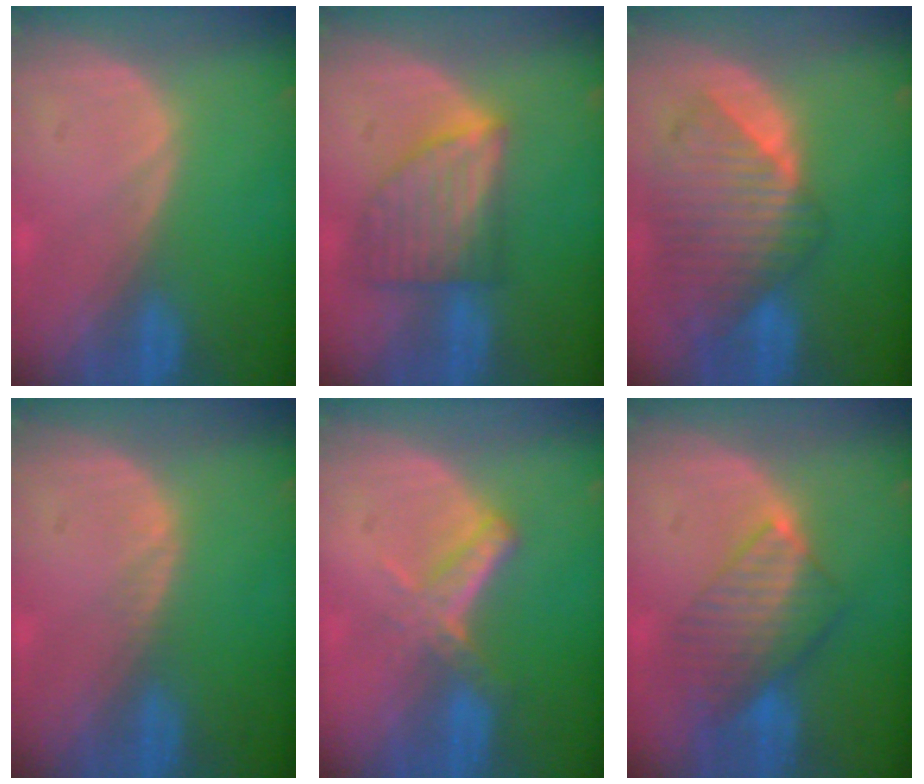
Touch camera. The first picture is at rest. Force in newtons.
{"total": 7.5, "press": 6.9, "slide": 3.0}
{"total": 9.9, "press": 8.6, "slide": 5.0}
{"total": 0.5, "press": 0.5, "slide": 0.1}
{"total": 5.6, "press": 4.7, "slide": 3.0}
{"total": 8.0, "press": 7.1, "slide": 3.7}